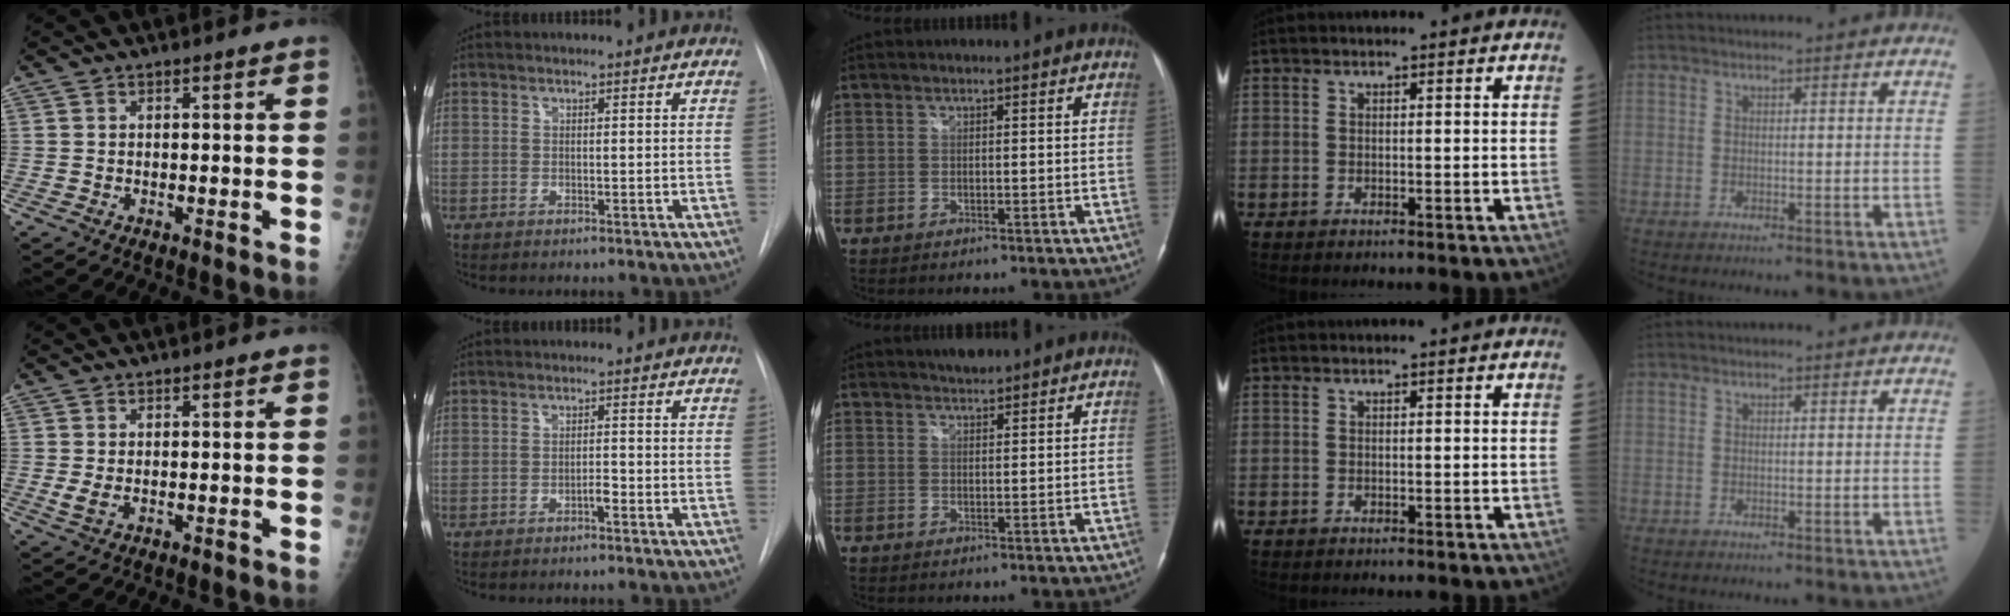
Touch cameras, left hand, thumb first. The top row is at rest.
{"thumb": {"total": 2.3, "force": [0.3, 1.3, 1.9], "torque": [-0.037, -0.004, 0.011]}, "index": {"total": 1.4, "force": [-1.2, 0.1, 0.7], "torque": [-0.013, -0.004, -0.022]}, "middle": {"total": 2.0, "force": [1.9, 0.3, 0.5], "torque": [-0.016, 0.004, 0.035]}}